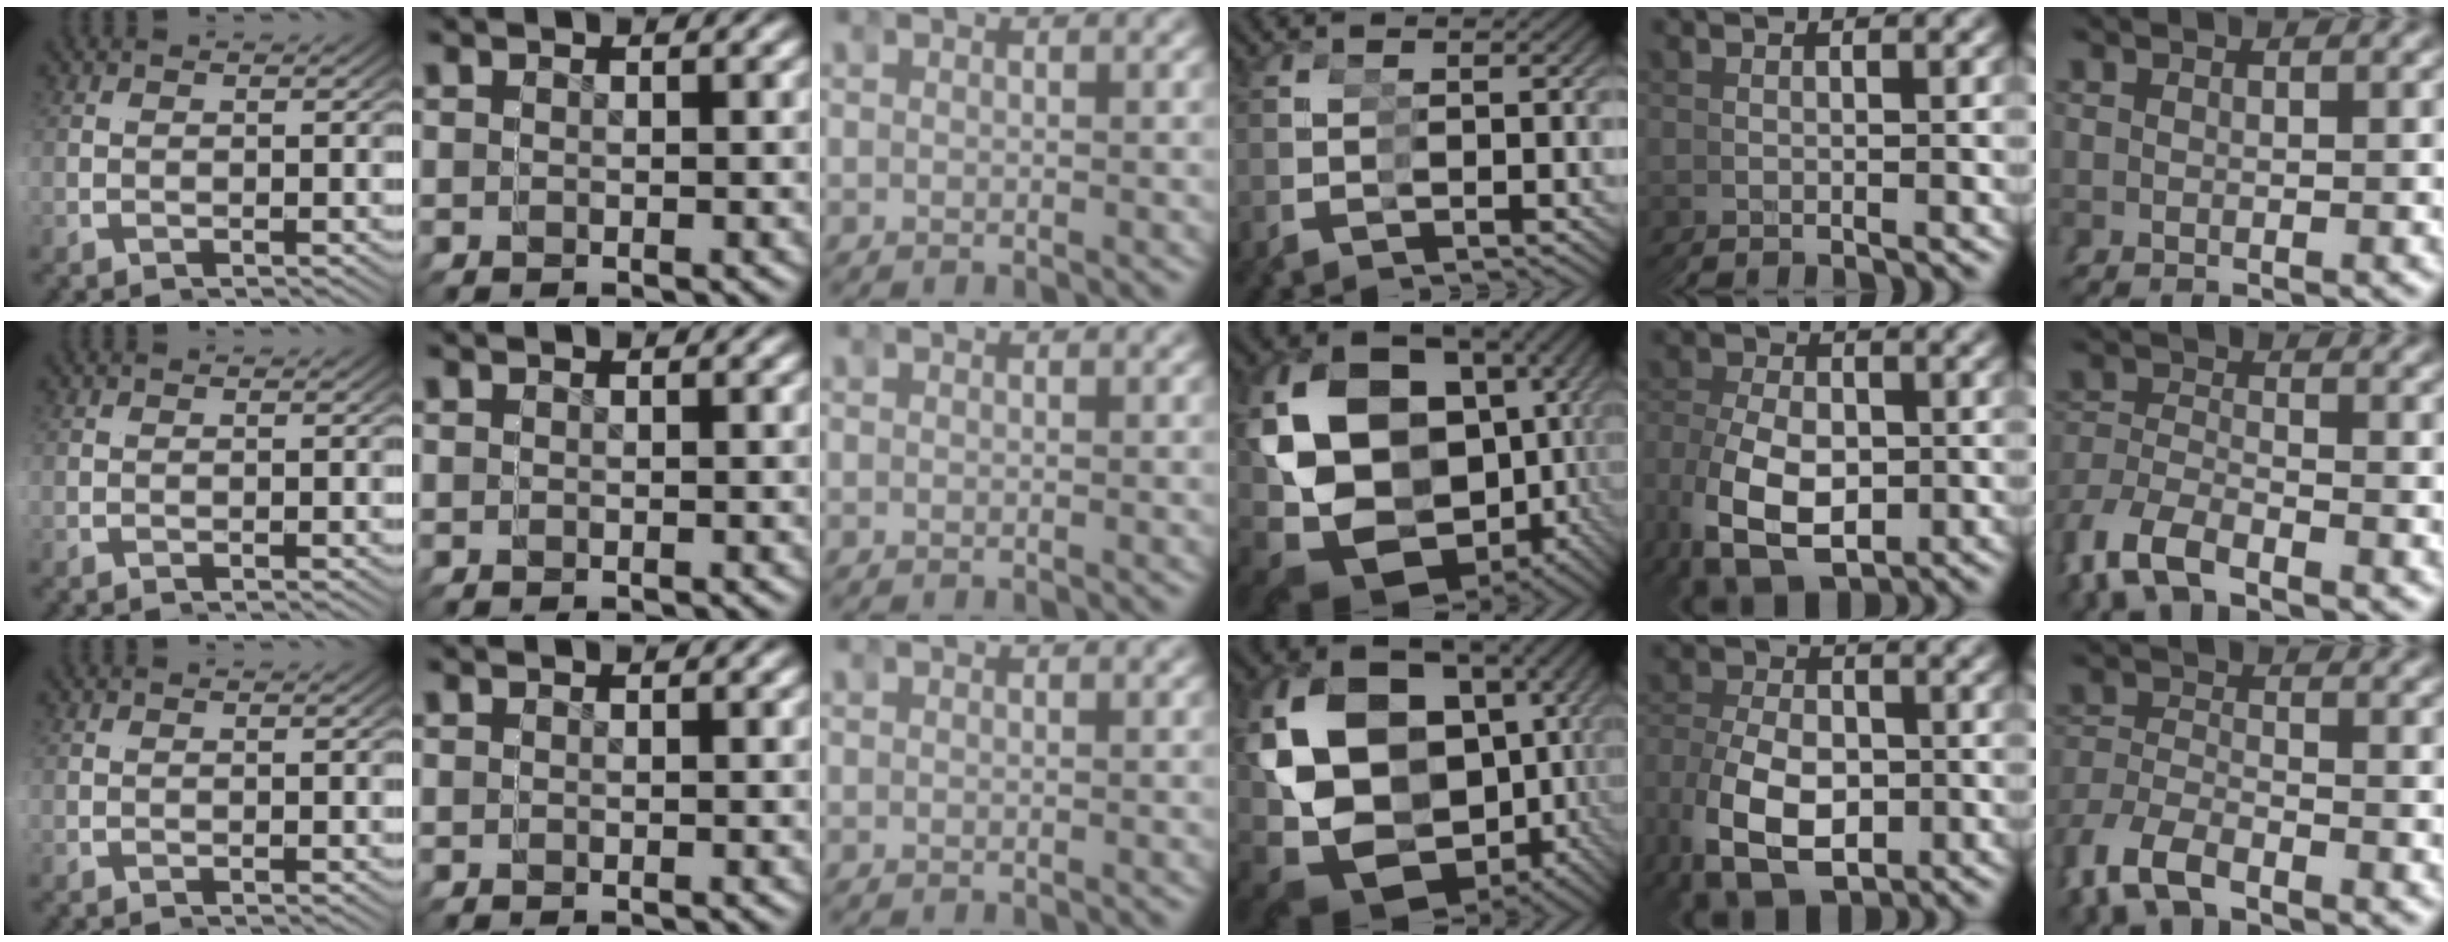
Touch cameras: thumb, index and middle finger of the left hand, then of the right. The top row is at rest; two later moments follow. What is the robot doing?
{"motion": "grasp_and_lifting", "object": "pipette"}